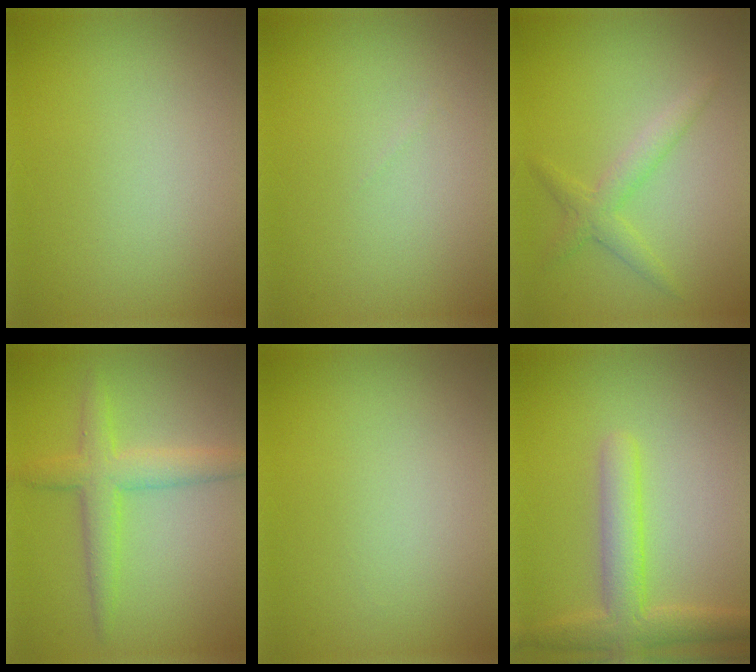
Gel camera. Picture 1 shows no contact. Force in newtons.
{"total": 0.0}
{"total": 2.1, "press": 2.1, "slide": 0.1}
{"total": 3.7, "press": 3.7, "slide": 0.1}
{"total": 0.0}
{"total": 4.0, "press": 4.0, "slide": 0.2}